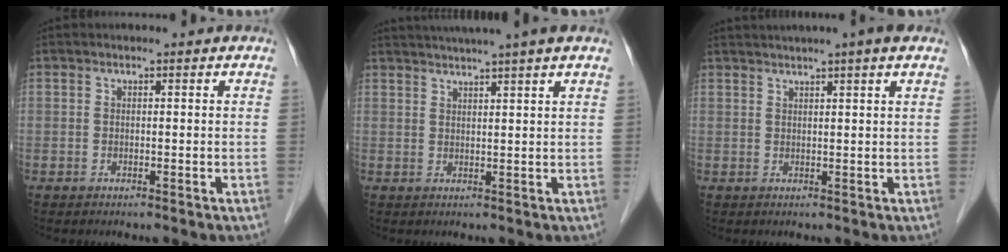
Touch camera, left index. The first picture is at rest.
{"total": 9.3, "force": [7.8, -1.2, 4.8], "torque": [-0.075, 0.026, 0.099]}
{"total": 6.1, "force": [4.7, -0.7, 3.8], "torque": [-0.059, 0.026, 0.067]}